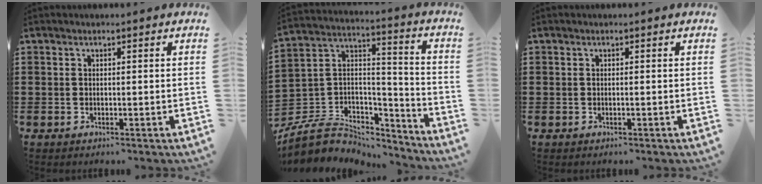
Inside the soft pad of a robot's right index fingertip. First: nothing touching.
{"total": 6.5, "force": [-4.5, 4.4, 1.7], "torque": [-0.054, -0.002, -0.087]}
{"total": 0.0}